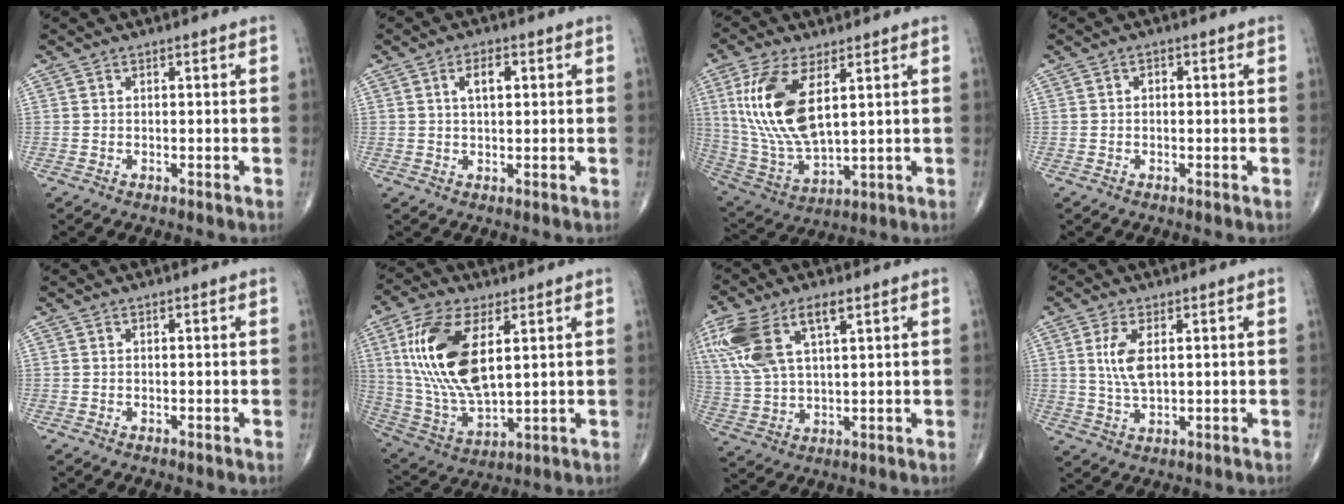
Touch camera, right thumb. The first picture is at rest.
{"total": 3.9, "force": [1.2, 1.9, 3.2], "torque": [-0.053, 0.003, 0.020]}
{"total": 16.8, "force": [4.9, 7.6, 14.2], "torque": [-0.295, -0.022, 0.107]}
{"total": 1.0, "force": [0.1, 0.7, 0.7], "torque": [-0.006, 0.004, -0.001]}
{"total": 0.0}
{"total": 19.0, "force": [5.1, 8.9, 16.1], "torque": [-0.329, -0.020, 0.103]}
{"total": 15.3, "force": [6.6, 6.8, 11.9], "torque": [-0.265, 0.001, 0.131]}
{"total": 6.1, "force": [1.5, 2.7, 5.3], "torque": [-0.112, -0.008, 0.035]}